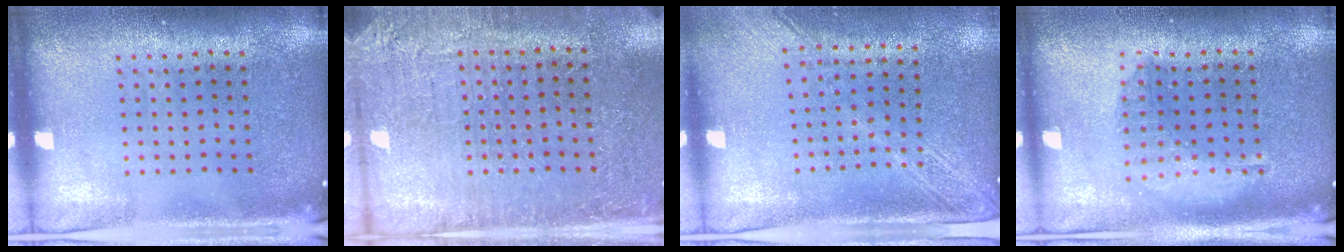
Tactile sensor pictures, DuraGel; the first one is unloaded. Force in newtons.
{"total": 2.8, "press": 2.7, "slide": 0.6}
{"total": 2.0, "press": 1.7, "slide": 1.1}
{"total": 1.3, "press": 1.3, "slide": 0.4}